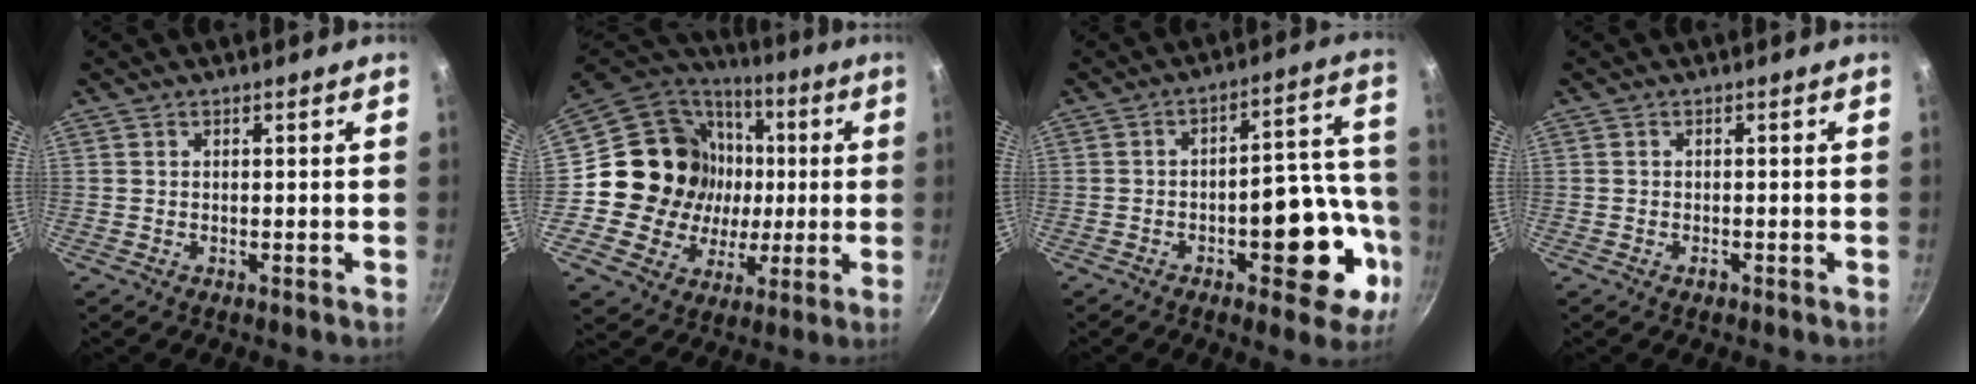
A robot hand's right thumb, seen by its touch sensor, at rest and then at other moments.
{"total": 21.3, "force": [1.2, 19.2, 9.2], "torque": [-0.143, 0.020, 0.028]}
{"total": 15.8, "force": [-5.3, 7.3, 13.0], "torque": [-0.121, 0.054, -0.069]}
{"total": 0.9, "force": [-0.5, 0.6, 0.5], "torque": [-0.009, 0.004, -0.010]}